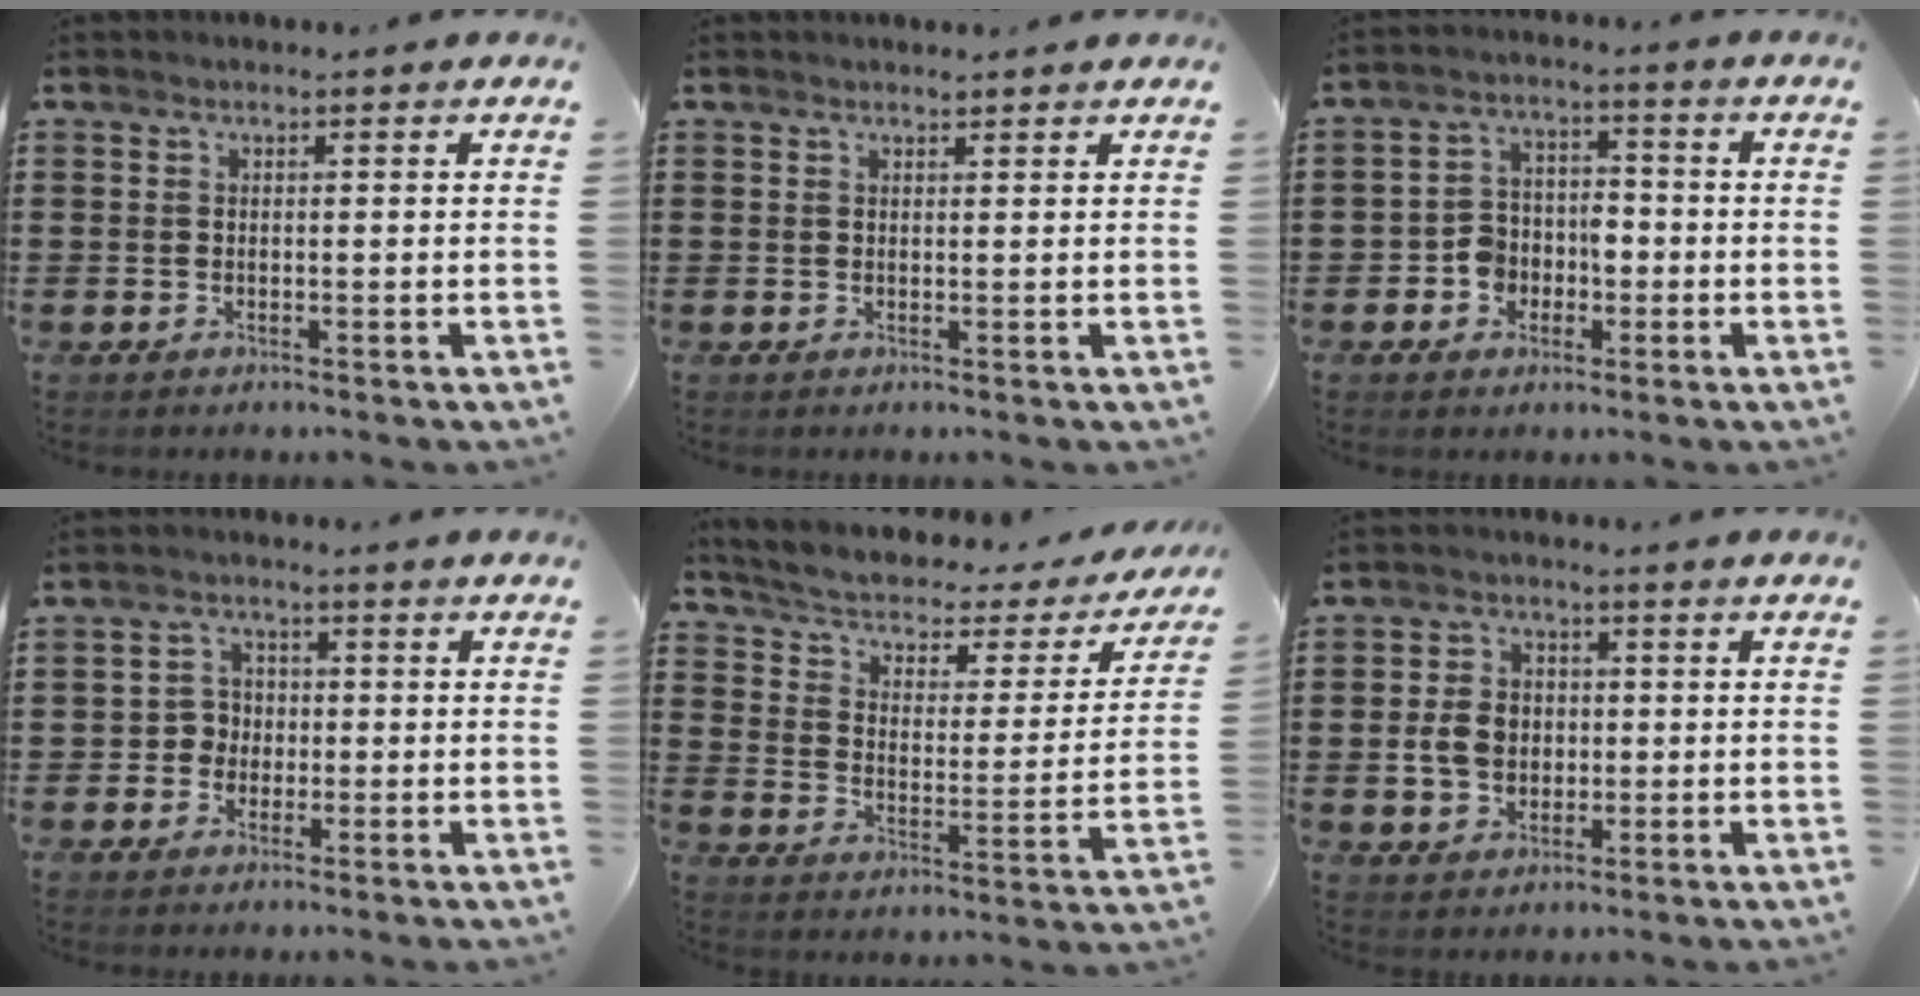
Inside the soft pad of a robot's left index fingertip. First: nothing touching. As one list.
[{"total": 0.9, "force": [0.9, 0.2, 0.1], "torque": [-0.003, 0.001, 0.017]}, {"total": 4.9, "force": [-2.1, 4.1, 1.7], "torque": [-0.041, 0.013, -0.042]}, {"total": 3.2, "force": [-0.9, 2.9, 1.0], "torque": [-0.031, 0.007, -0.022]}, {"total": 2.6, "force": [1.1, 1.7, 1.7], "torque": [-0.045, -0.015, 0.007]}, {"total": 5.7, "force": [-0.3, 4.5, 3.5], "torque": [-0.090, 0.008, -0.011]}]